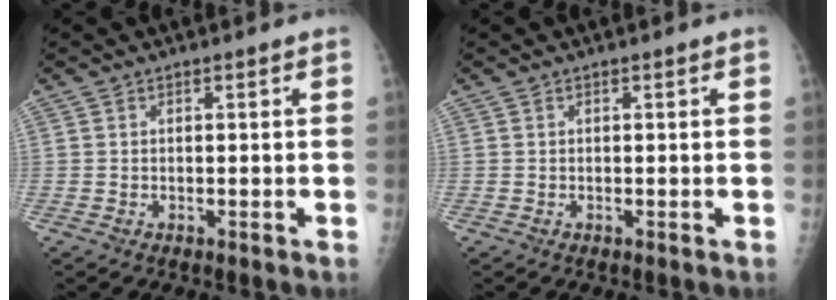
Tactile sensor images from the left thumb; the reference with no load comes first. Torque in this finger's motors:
{"motor_torque": [0.04, 0.04, -0.01, 0.01, 0.00]}